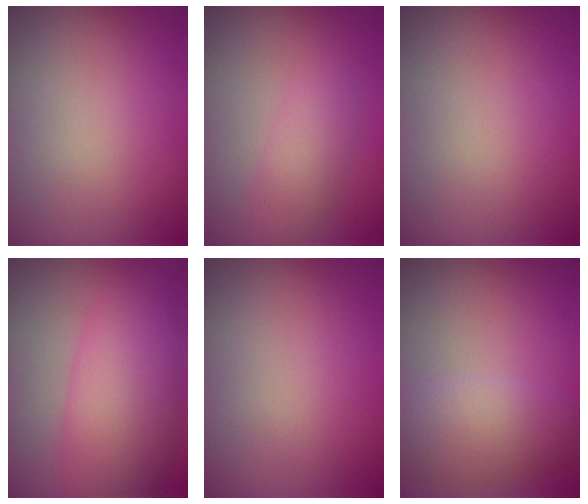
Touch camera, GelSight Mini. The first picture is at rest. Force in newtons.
{"total": 2.2, "press": 2.2, "slide": 0.1}
{"total": 0.0}
{"total": 7.0, "press": 7.0, "slide": 0.3}
{"total": 0.0}
{"total": 5.3, "press": 5.3, "slide": 0.1}